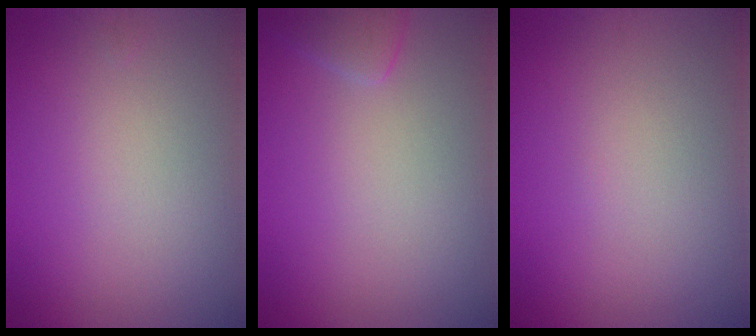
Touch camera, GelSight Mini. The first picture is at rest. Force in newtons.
{"total": 1.5, "press": 1.5, "slide": 0.1}
{"total": 0.0}